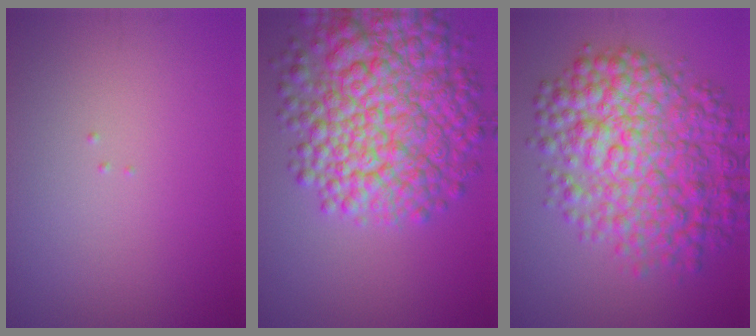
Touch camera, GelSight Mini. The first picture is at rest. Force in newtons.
{"total": 11.2, "press": 11.1, "slide": 0.4}
{"total": 9.6, "press": 9.6, "slide": 0.1}